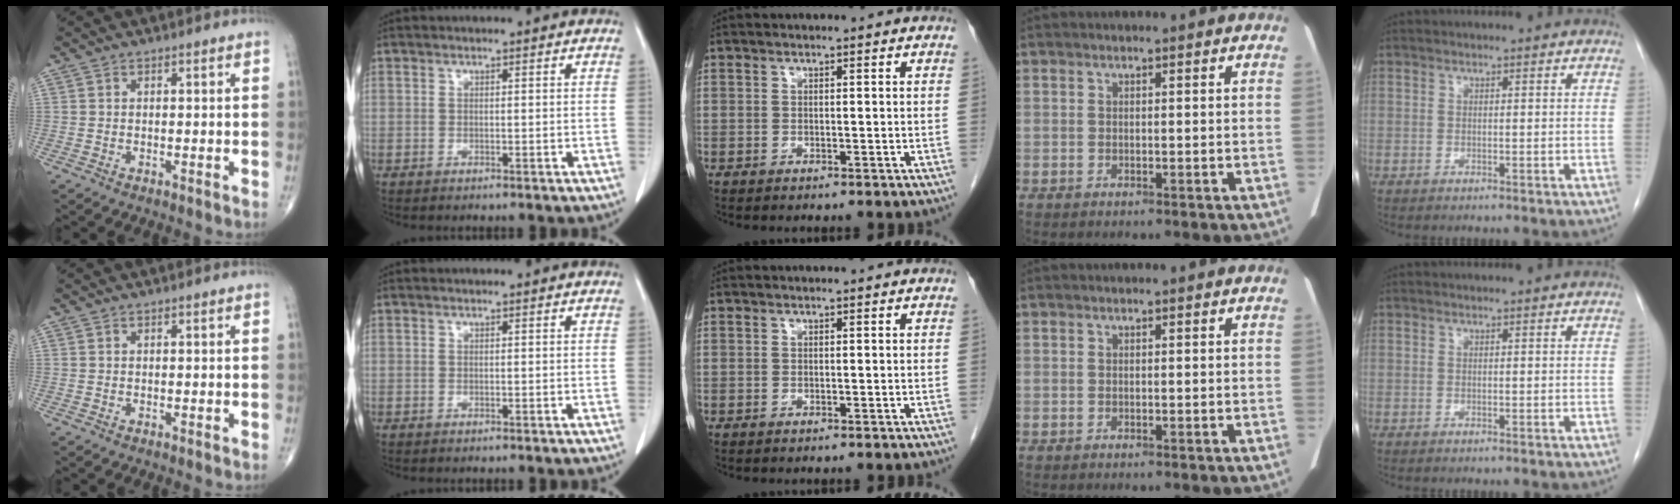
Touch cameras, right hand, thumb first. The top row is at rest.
{}